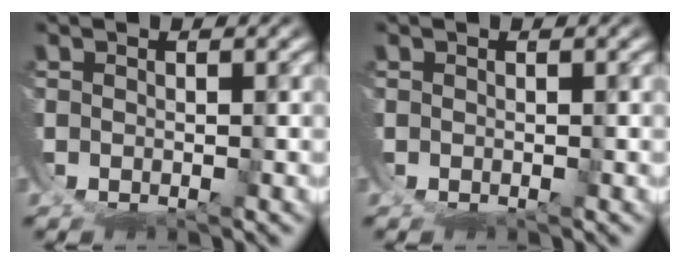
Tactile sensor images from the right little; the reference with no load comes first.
{"total": 0.0}